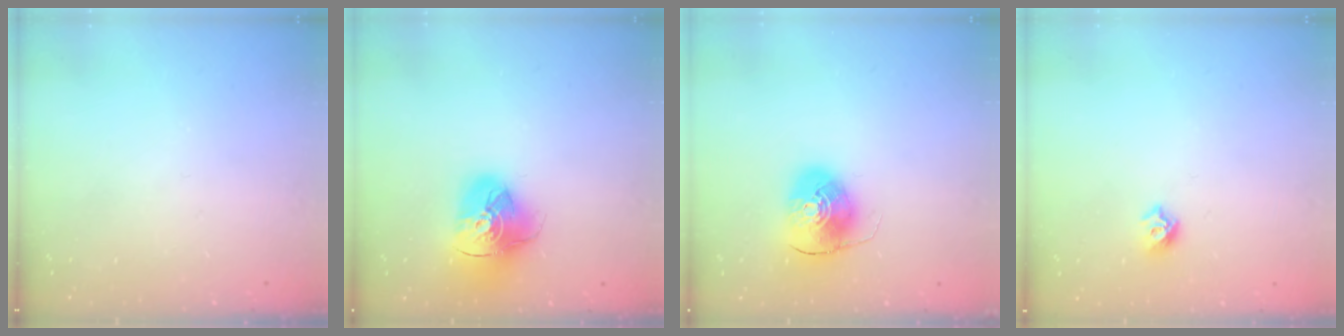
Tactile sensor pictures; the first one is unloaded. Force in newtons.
{"total": 15.7, "press": 15.6, "slide": 1.9}
{"total": 9.4, "press": 9.2, "slide": 1.5}
{"total": 5.4, "press": 5.3, "slide": 1.0}